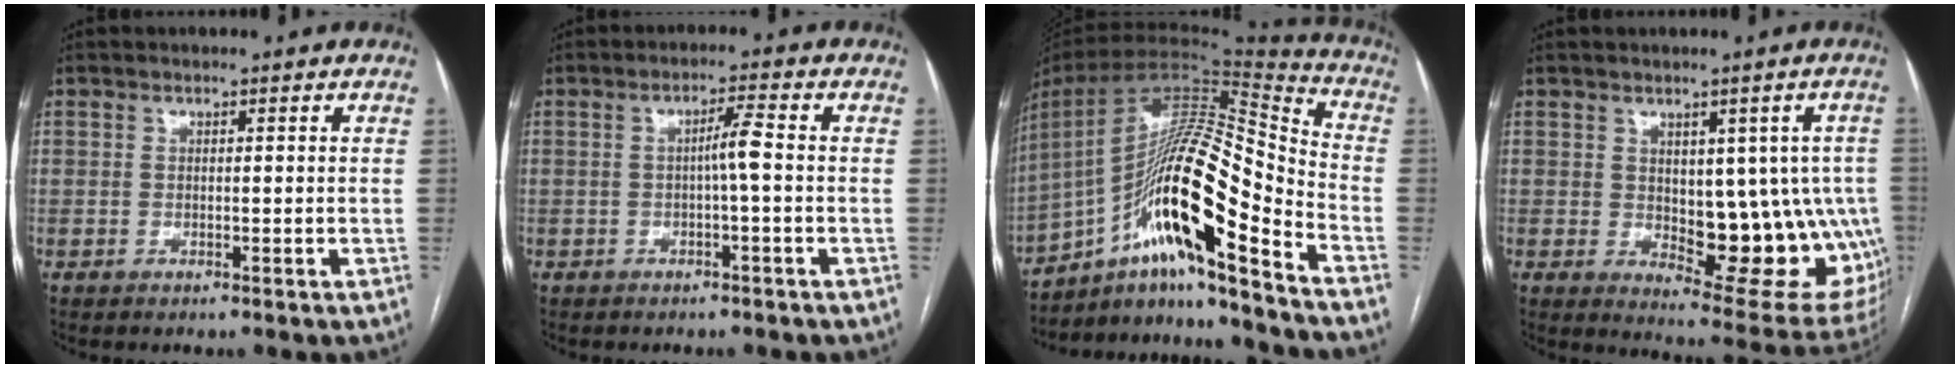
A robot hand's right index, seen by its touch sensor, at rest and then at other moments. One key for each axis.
{"total": 3.0, "fx": -0.3, "fy": -0.1, "fz": 3.0, "tx": -0.051, "ty": 0.004, "tz": -0.004}
{"total": 22.3, "fx": -11.9, "fy": 1.7, "fz": 18.8, "tx": -0.342, "ty": 0.011, "tz": -0.209}
{"total": 15.7, "fx": -1.1, "fy": 7.0, "fz": 14.1, "tx": -0.124, "ty": 0.007, "tz": 0.010}